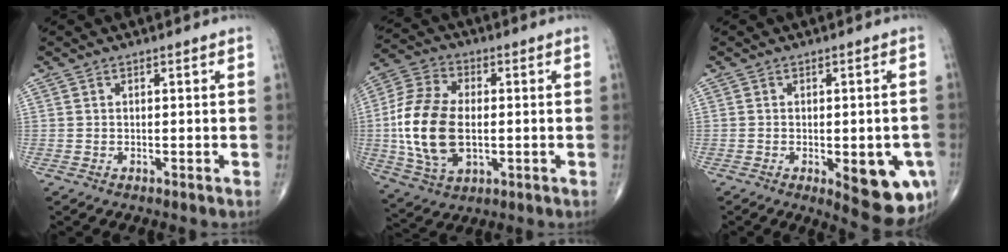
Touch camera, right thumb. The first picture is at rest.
{"total": 16.3, "force": [-0.8, 9.9, 12.9], "torque": [-0.260, 0.005, -0.012]}
{"total": 11.2, "force": [-3.5, 4.3, 9.7], "torque": [-0.092, -0.004, -0.032]}